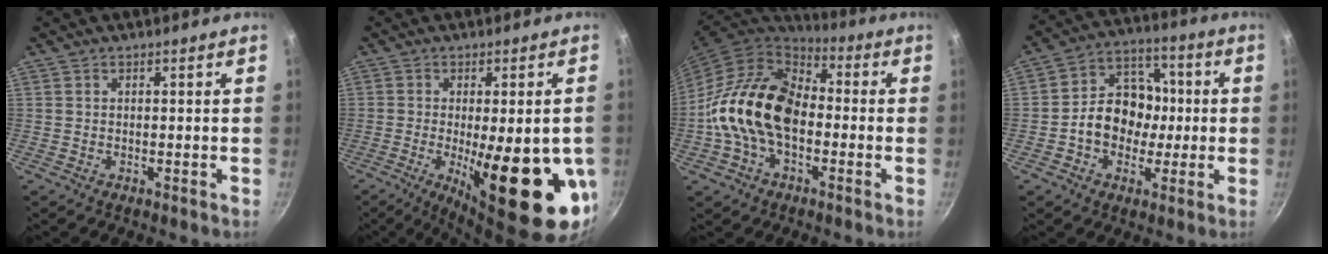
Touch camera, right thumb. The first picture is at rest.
{"total": 21.2, "force": [-4.7, 6.4, 19.7], "torque": [-0.256, -0.018, -0.051]}
{"total": 19.2, "force": [-2.4, 13.0, 13.9], "torque": [-0.230, 0.043, -0.060]}
{"total": 12.8, "force": [-1.2, 10.4, 7.4], "torque": [-0.071, 0.031, -0.035]}